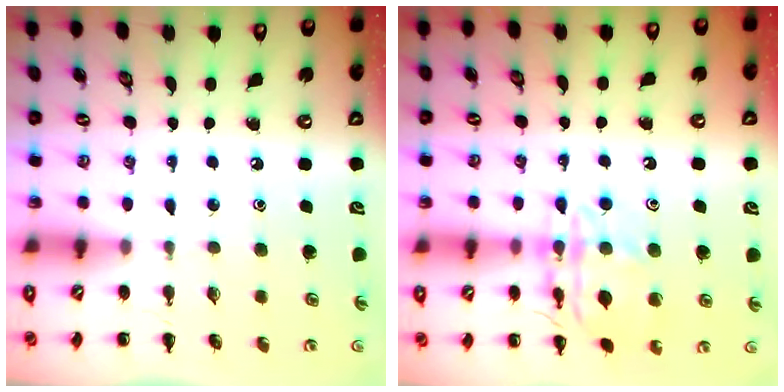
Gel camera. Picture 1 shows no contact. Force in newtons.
{"total": 13.1, "press": 13.0, "slide": 1.1}